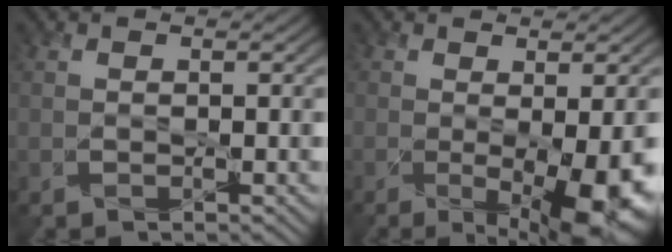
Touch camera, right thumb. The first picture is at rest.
{"total": 7.5, "force": [-2.2, 2.5, 6.7], "torque": [-0.109, -0.026, -0.019]}